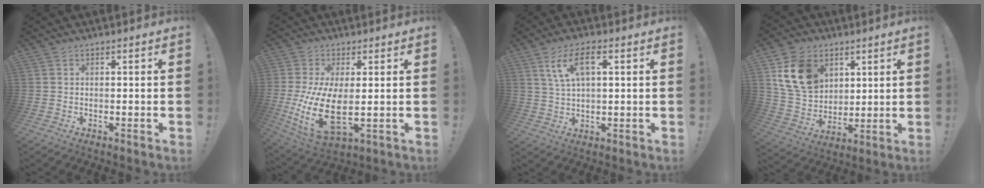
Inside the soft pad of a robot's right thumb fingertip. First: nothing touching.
{"total": 14.1, "force": [-0.4, 6.6, 12.5], "torque": [-0.248, -0.018, -0.002]}
{"total": 8.7, "force": [3.6, 3.3, 7.2], "torque": [-0.132, 0.005, 0.065]}
{"total": 16.4, "force": [6.7, 12.1, 8.8], "torque": [-0.165, -0.019, 0.136]}